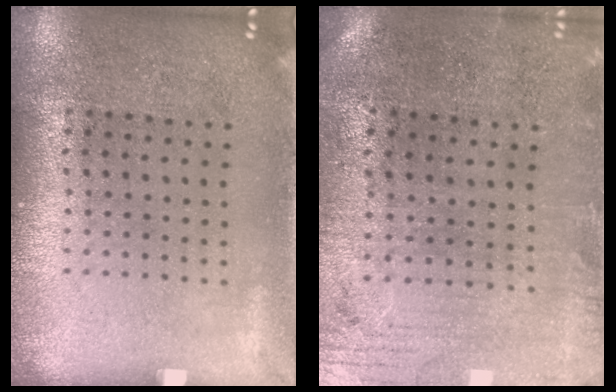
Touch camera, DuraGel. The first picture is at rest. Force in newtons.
{"total": 0.6, "press": 0.4, "slide": 0.5}